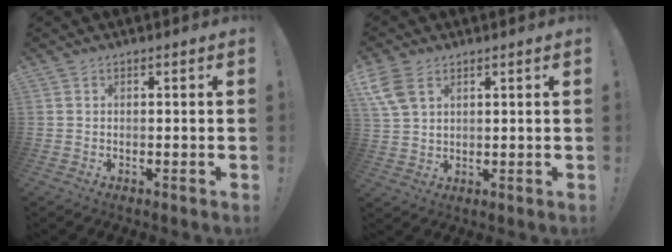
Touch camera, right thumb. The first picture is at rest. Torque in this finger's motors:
{"motor_torque": [0.24, 0.31, 0.51, -0.49, 0.15]}